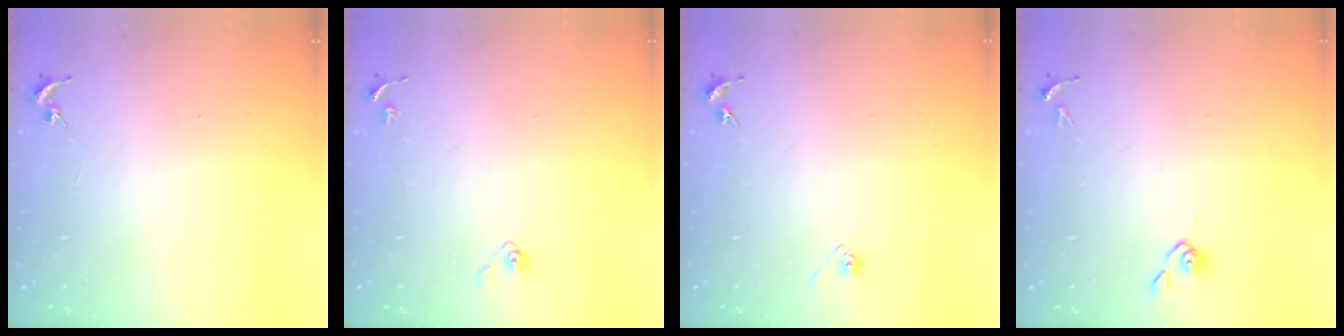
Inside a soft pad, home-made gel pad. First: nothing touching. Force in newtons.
{"total": 3.8, "press": 3.2, "slide": 2.0}
{"total": 3.2, "press": 3.0, "slide": 1.3}
{"total": 3.8, "press": 3.7, "slide": 0.8}